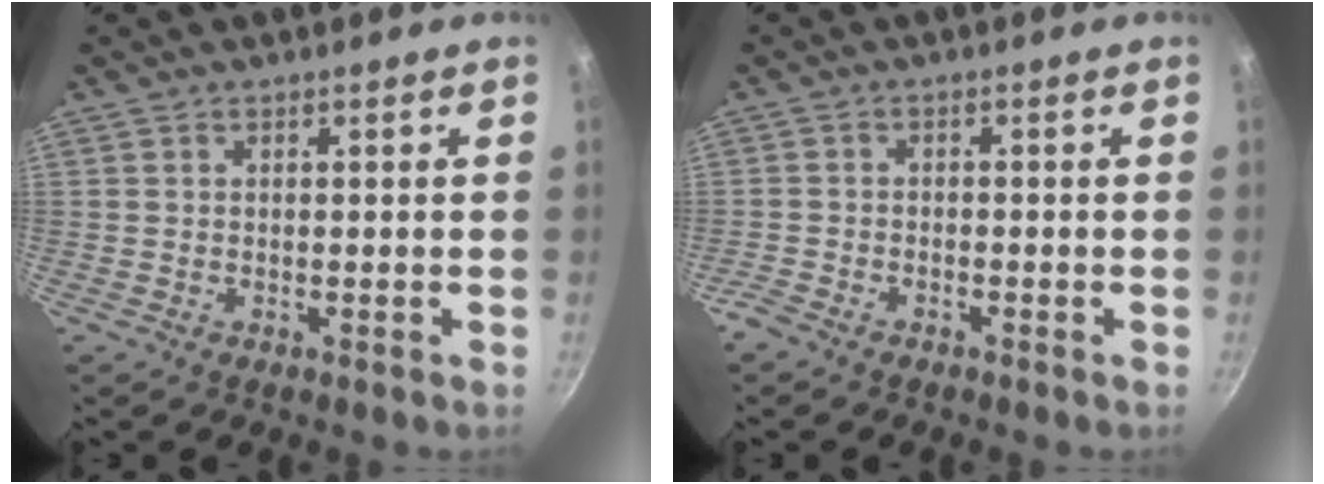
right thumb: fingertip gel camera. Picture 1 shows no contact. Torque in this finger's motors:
{"motor_torque": [0.25, -0.31, -0.03, -0.96, 0.05]}